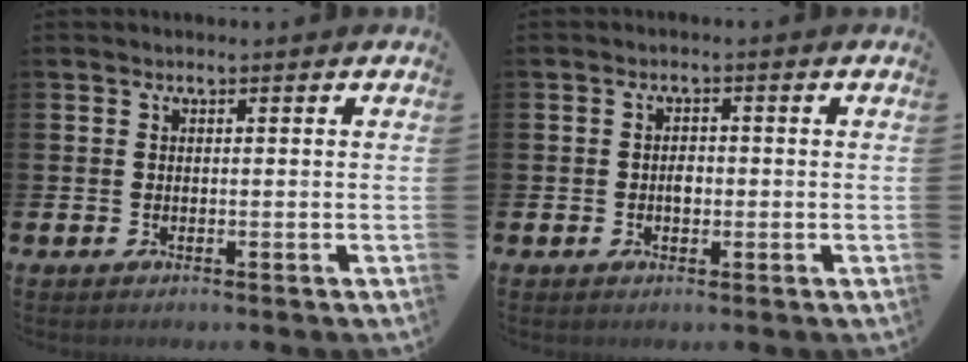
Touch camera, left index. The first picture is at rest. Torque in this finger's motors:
{"motor_torque": [-0.03, 0.02, 0.06, 0.02]}